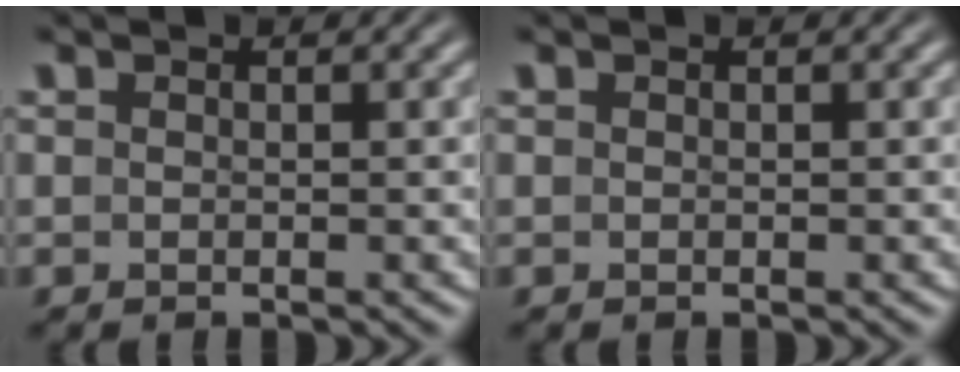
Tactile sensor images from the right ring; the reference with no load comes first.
{"total": 0.0}